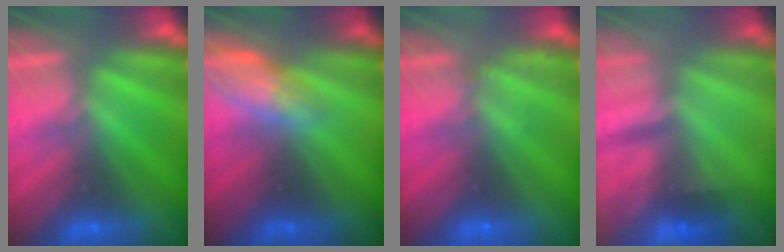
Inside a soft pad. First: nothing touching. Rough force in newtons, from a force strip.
{"total": 2.9}
{"total": 2.0}
{"total": 2.3}